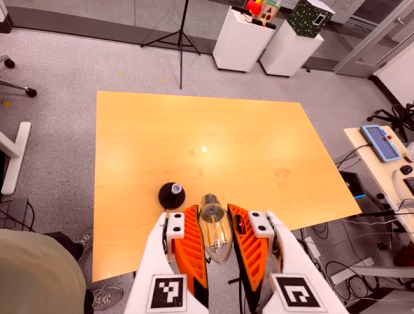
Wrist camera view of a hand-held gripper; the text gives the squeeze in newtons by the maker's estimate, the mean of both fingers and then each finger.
{"total": 21.6, "left": 23.5, "right": 19.7}